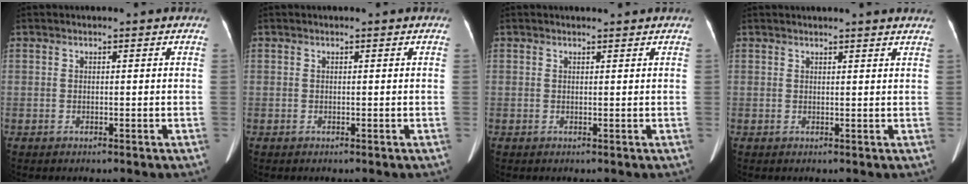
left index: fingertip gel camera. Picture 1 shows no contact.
{"total": 0.0}
{"total": 0.7, "force": [0.7, 0.0, 0.1], "torque": [-0.009, 0.002, 0.012]}
{"total": 6.2, "force": [5.8, 0.0, 2.2], "torque": [-0.028, 0.016, 0.050]}